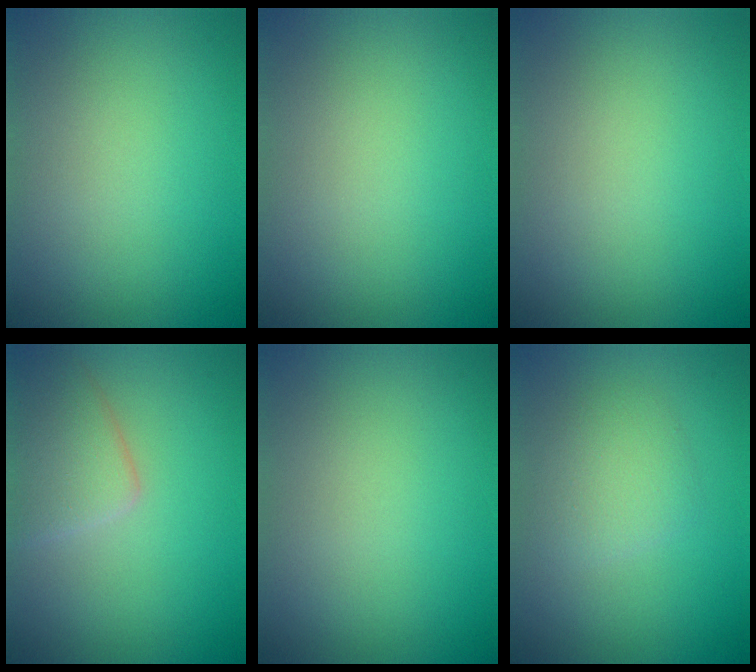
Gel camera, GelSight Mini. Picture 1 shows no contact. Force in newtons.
{"total": 0.0}
{"total": 0.0}
{"total": 3.6, "press": 3.6, "slide": 0.2}
{"total": 0.0}
{"total": 2.3, "press": 2.3, "slide": 0.2}